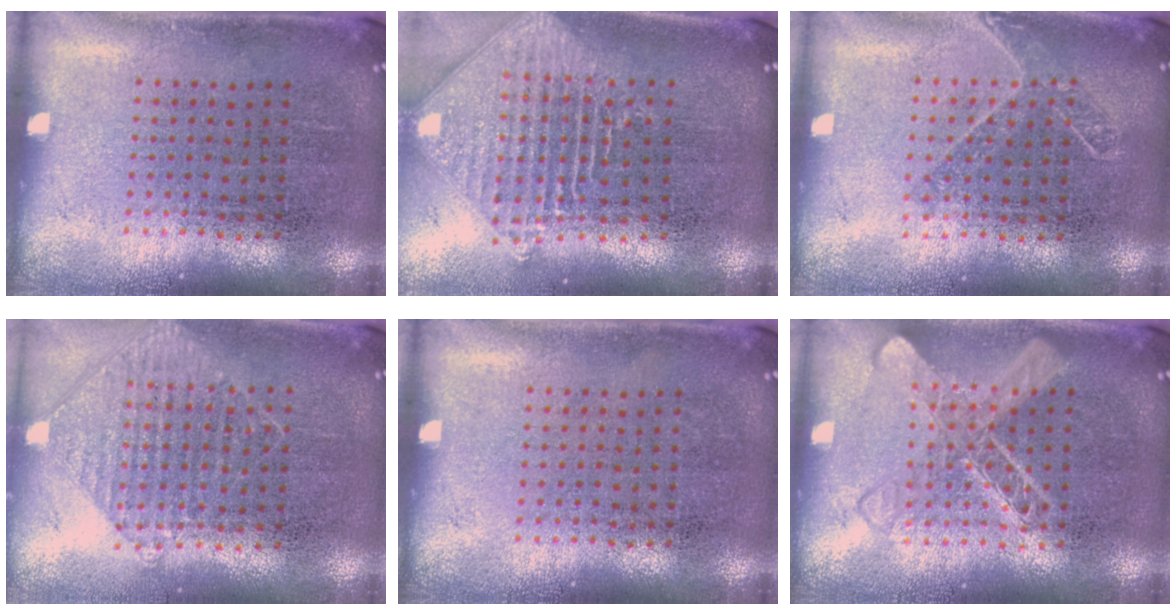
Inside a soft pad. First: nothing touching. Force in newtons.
{"total": 2.3, "press": 1.8, "slide": 1.4}
{"total": 1.3, "press": 1.1, "slide": 0.7}
{"total": 0.9, "press": 0.8, "slide": 0.3}
{"total": 0.0}
{"total": 2.8, "press": 2.7, "slide": 0.5}